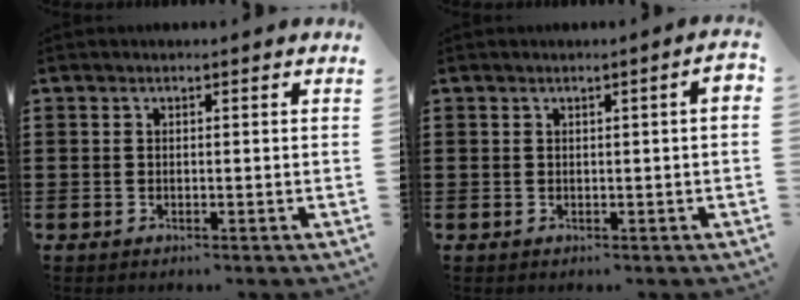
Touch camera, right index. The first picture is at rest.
{"total": 1.3, "force": [0.1, 0.0, 1.3], "torque": [-0.021, -0.002, 0.001]}